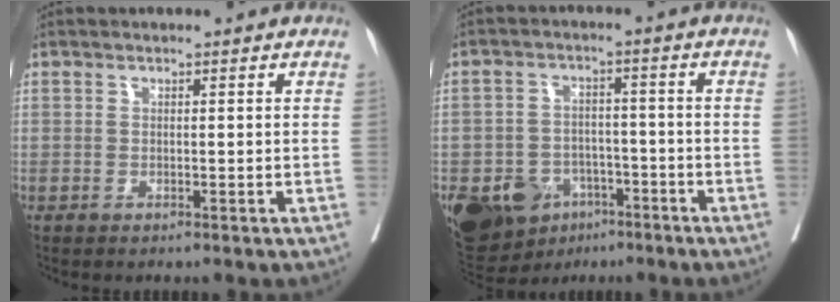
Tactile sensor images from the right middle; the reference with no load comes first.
{"total": 15.8, "force": [-8.1, 11.2, 7.6], "torque": [-0.171, 0.004, -0.122]}